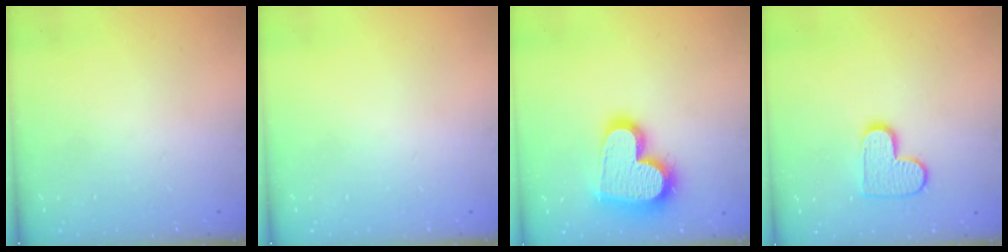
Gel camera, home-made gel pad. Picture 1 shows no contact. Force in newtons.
{"total": 0.0}
{"total": 20.6, "press": 20.5, "slide": 1.4}
{"total": 9.8, "press": 9.8, "slide": 0.6}